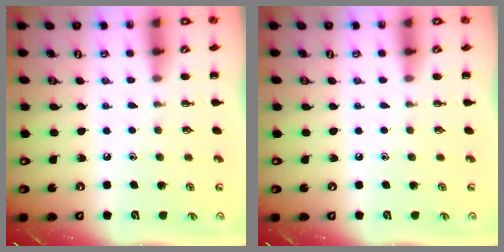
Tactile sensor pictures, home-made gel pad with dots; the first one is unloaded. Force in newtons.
{"total": 0.0}